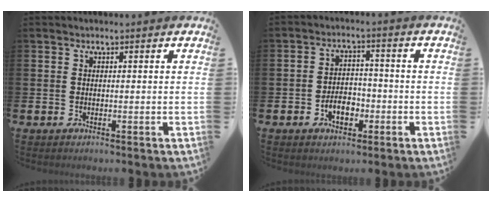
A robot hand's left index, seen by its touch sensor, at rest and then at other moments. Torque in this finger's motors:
{"motor_torque": [0.41, -0.14, 0.10, 0.07]}